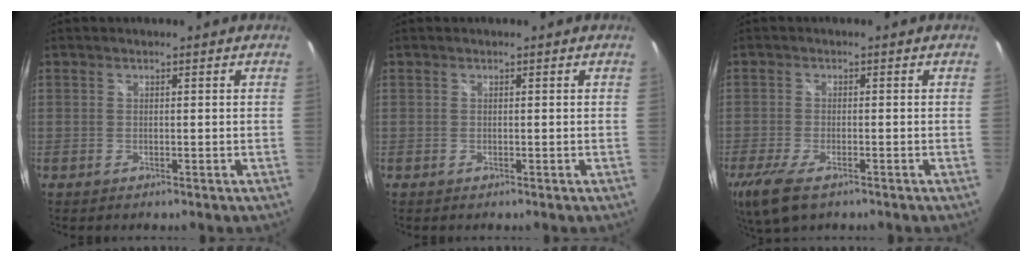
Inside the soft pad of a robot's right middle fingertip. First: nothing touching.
{"total": 0.0}
{"total": 7.9, "force": [-4.8, 2.9, 5.6], "torque": [-0.133, -0.030, -0.089]}